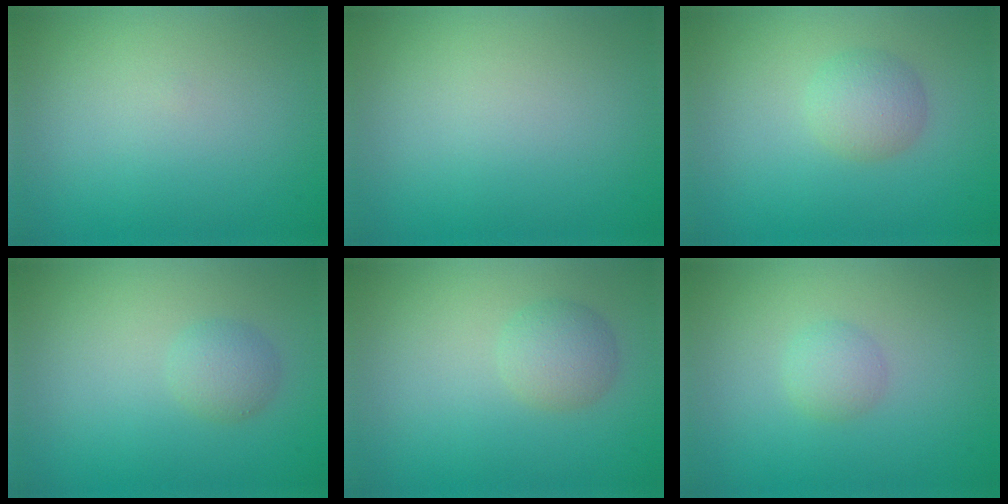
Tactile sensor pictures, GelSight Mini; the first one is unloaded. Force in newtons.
{"total": 0.0}
{"total": 2.5, "press": 2.4, "slide": 0.2}
{"total": 1.8, "press": 1.8, "slide": 0.1}
{"total": 2.3, "press": 2.3, "slide": 0.0}
{"total": 1.6, "press": 1.6, "slide": 0.0}